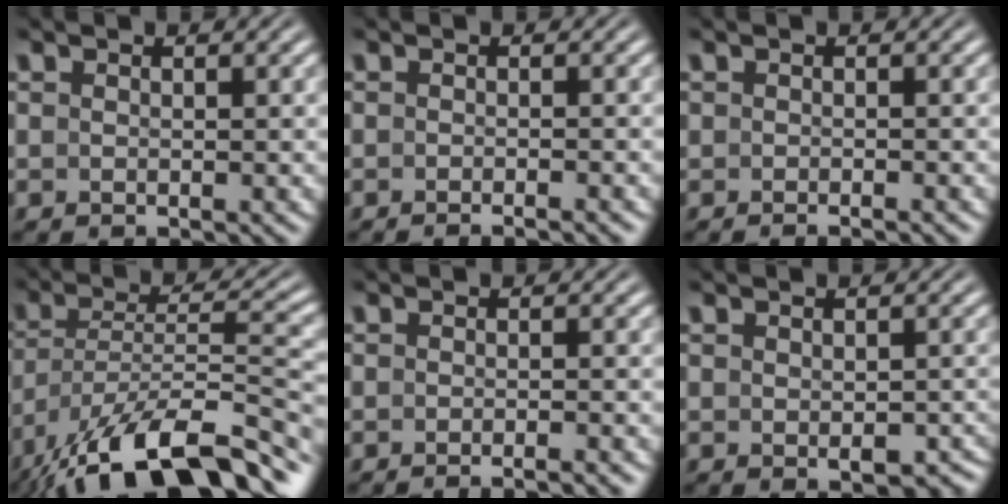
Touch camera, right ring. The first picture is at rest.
{"total": 1.7, "force": [-1.7, -0.3, 0.5], "torque": [-0.004, 0.002, -0.027]}
{"total": 1.2, "force": [-1.2, -0.2, 0.2], "torque": [0.000, 0.000, -0.018]}
{"total": 11.7, "force": [-8.2, 4.2, 7.2], "torque": [-0.136, -0.038, -0.099]}
{"total": 2.1, "force": [-2.0, -0.3, 0.5], "torque": [-0.006, 0.002, -0.034]}
{"total": 2.3, "force": [-1.4, 0.9, 1.5], "torque": [-0.022, -0.015, -0.015]}